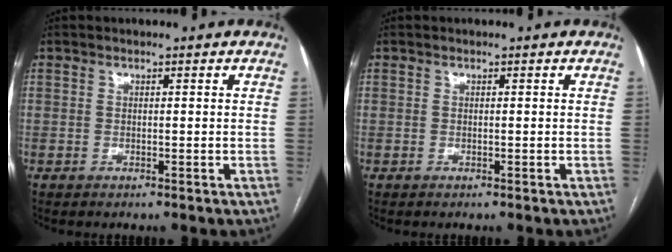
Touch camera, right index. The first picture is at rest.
{"total": 0.0}